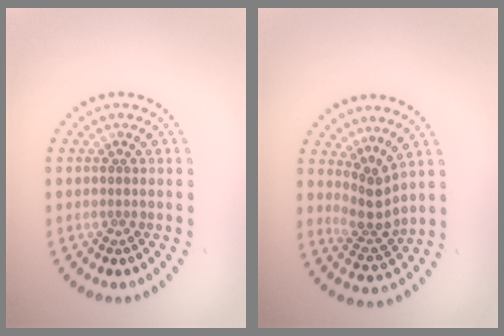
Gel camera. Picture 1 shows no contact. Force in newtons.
{"total": 2.9, "press": 2.1, "slide": 2.0}